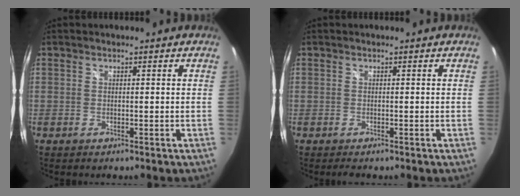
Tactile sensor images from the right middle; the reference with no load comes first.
{"total": 1.0, "force": [-0.8, 0.1, 0.5], "torque": [-0.010, -0.004, -0.014]}